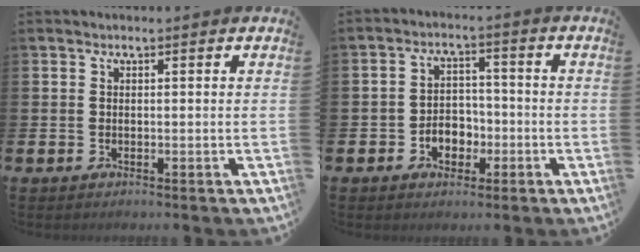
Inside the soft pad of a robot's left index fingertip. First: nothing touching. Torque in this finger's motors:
{"motor_torque": [0.69, 0.12, 0.14, 0.11]}